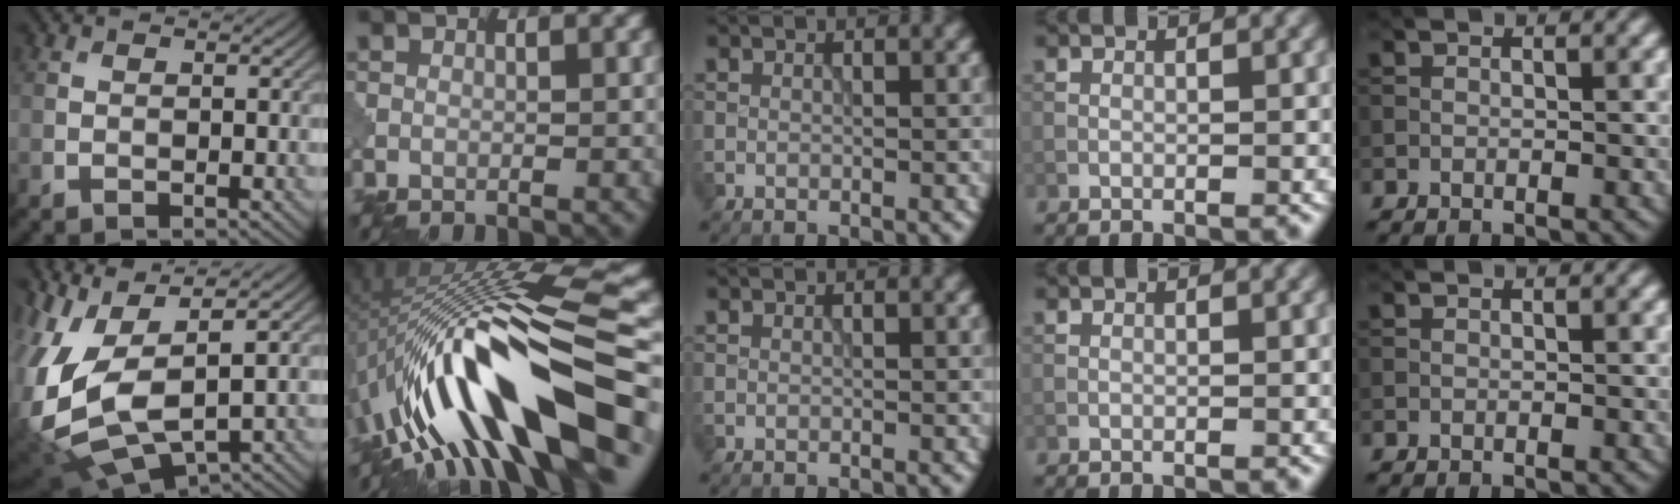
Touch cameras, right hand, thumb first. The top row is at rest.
{"thumb": {"total": 16.1, "force": [-1.5, 7.2, 14.4], "torque": [-0.369, -0.028, -0.006]}, "index": {"total": 15.3, "force": [-4.3, 4.4, 14.0], "torque": [-0.235, 0.034, -0.067]}}